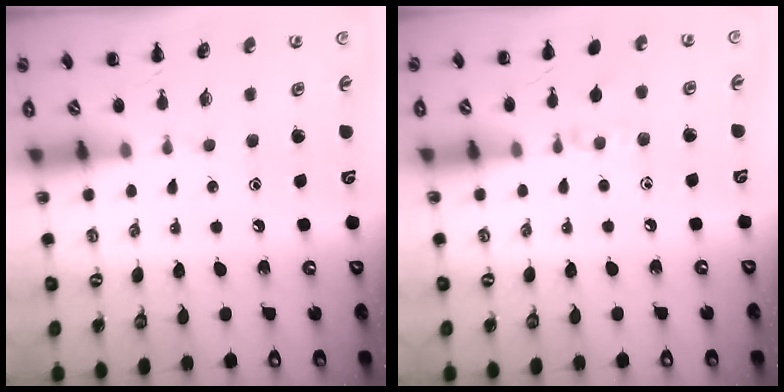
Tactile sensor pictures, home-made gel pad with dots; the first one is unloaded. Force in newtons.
{"total": 6.0, "press": 5.7, "slide": 1.9}